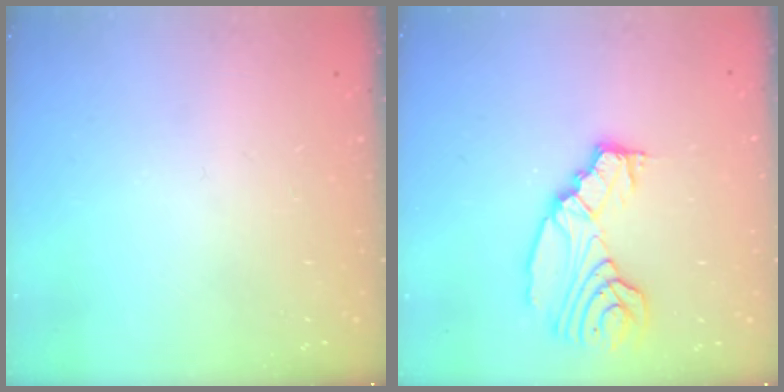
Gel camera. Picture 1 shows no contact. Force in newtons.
{"total": 11.5, "press": 11.5, "slide": 1.0}